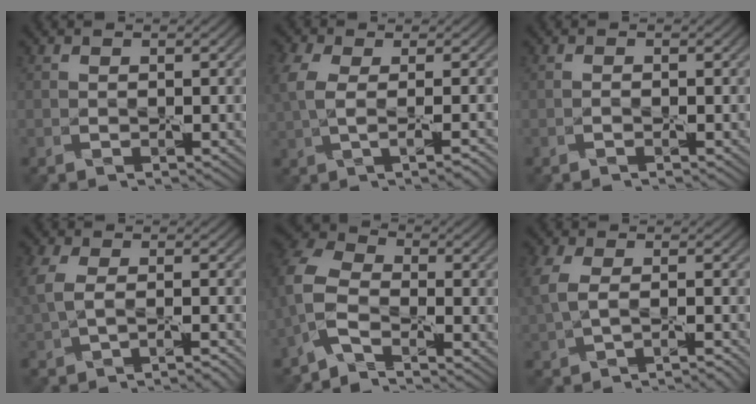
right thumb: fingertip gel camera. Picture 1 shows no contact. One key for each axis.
{"total": 4.3, "fx": 0.4, "fy": 1.7, "fz": 3.9, "tx": -0.086, "ty": 0.003, "tz": 0.011}
{"total": 0.7, "fx": -0.2, "fy": -0.5, "fz": -0.5, "tx": 0.009, "ty": 0.005, "tz": -0.005}
{"total": 3.3, "fx": -0.6, "fy": 1.6, "fz": 2.8, "tx": -0.072, "ty": 0.000, "tz": -0.011}
{"total": 5.5, "fx": -3.1, "fy": 3.0, "fz": 3.4, "tx": -0.084, "ty": 0.008, "tz": -0.083}
{"total": 3.7, "fx": -0.5, "fy": 1.9, "fz": 3.1, "tx": -0.083, "ty": -0.002, "tz": -0.007}